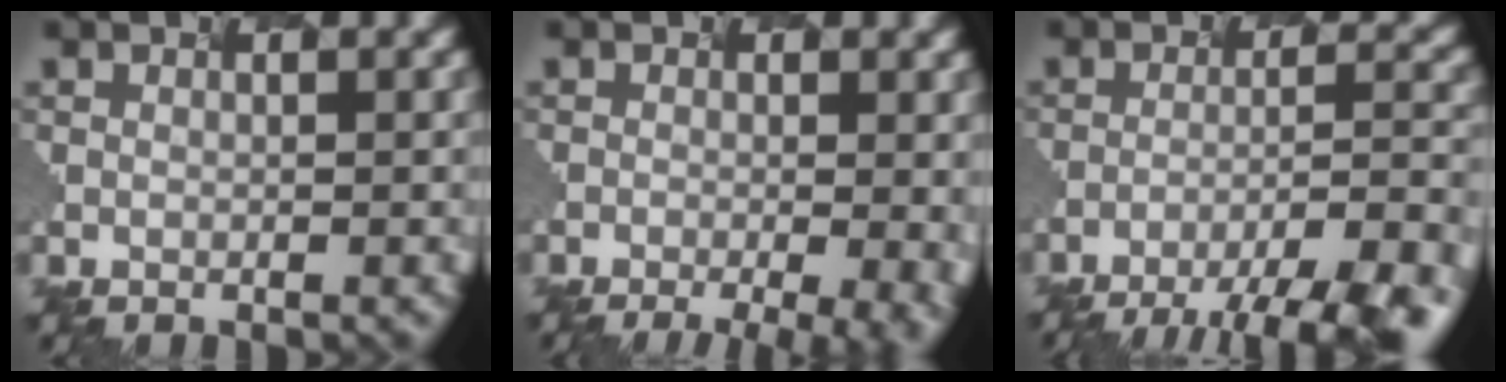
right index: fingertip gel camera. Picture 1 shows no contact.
{"total": 8.0, "force": [-2.2, 3.1, 7.0], "torque": [-0.024, -0.001, -0.013]}
{"total": 10.7, "force": [-8.2, 2.0, 6.6], "torque": [-0.082, 0.001, -0.097]}